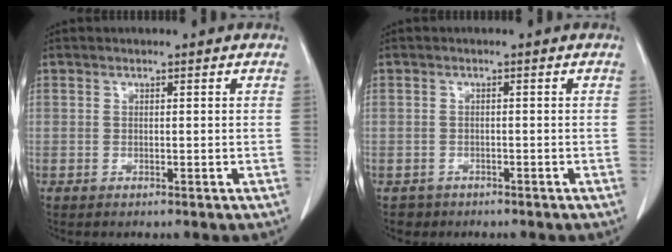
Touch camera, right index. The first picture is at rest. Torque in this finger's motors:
{"motor_torque": [-1.49, -0.34, -1.03, -0.20]}